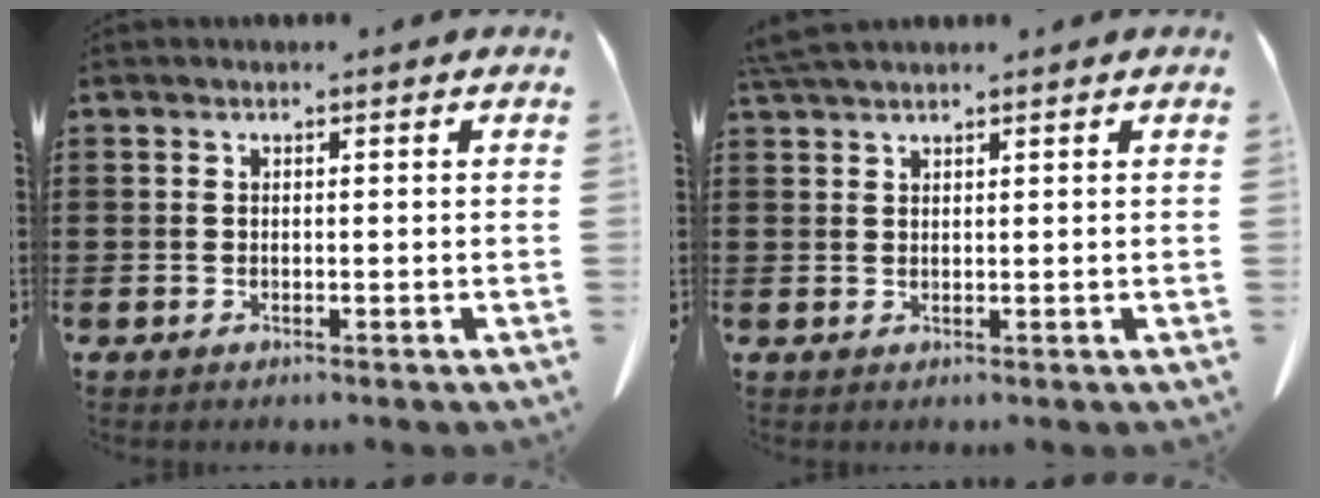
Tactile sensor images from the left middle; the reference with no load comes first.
{"total": 2.2, "force": [2.0, 0.2, 0.9], "torque": [-0.024, 0.001, 0.040]}